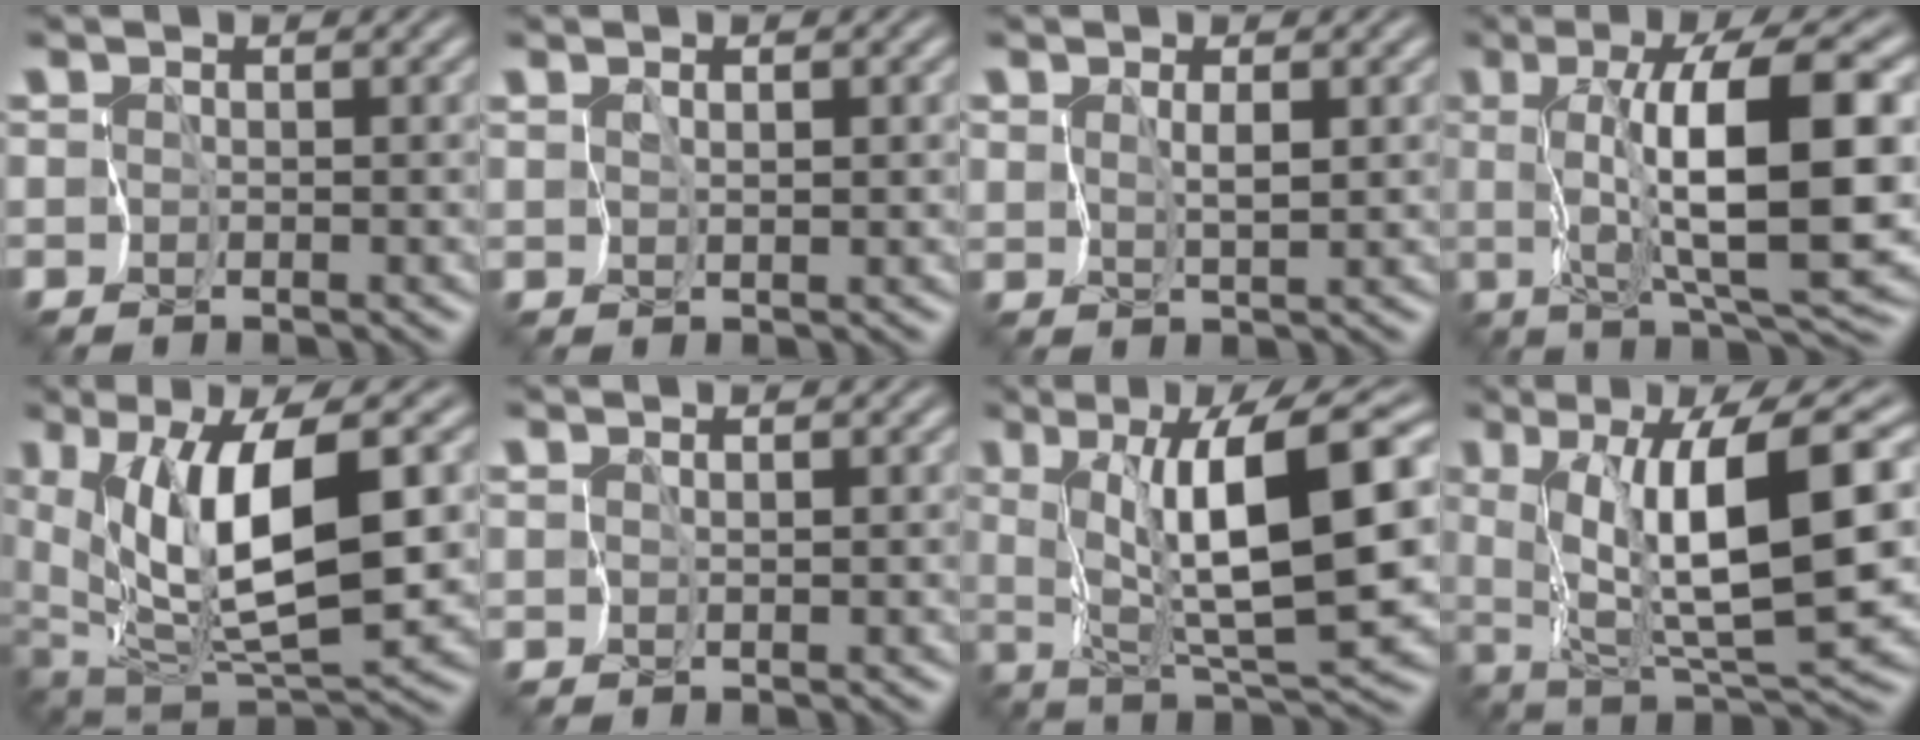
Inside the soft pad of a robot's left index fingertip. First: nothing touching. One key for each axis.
{"total": 1.0, "fx": 0.6, "fy": 0.2, "fz": 0.8, "tx": -0.012, "ty": 0.000, "tz": 0.018}
{"total": 1.8, "fx": 1.0, "fy": 0.4, "fz": 1.4, "tx": -0.029, "ty": -0.001, "tz": 0.027}
{"total": 11.8, "fx": 1.8, "fy": 2.4, "fz": 11.4, "tx": -0.163, "ty": 0.009, "tz": 0.035}
{"total": 10.3, "fx": 2.6, "fy": 3.5, "fz": 9.3, "tx": -0.160, "ty": -0.003, "tz": 0.051}
{"total": 0.6, "fx": 0.5, "fy": -0.1, "fz": 0.3, "tx": -0.005, "ty": 0.001, "tz": 0.014}
{"total": 11.6, "fx": 2.9, "fy": 2.4, "fz": 11.0, "tx": -0.167, "ty": 0.005, "tz": 0.059}
{"total": 11.2, "fx": 2.7, "fy": 2.2, "fz": 10.6, "tx": -0.168, "ty": -0.002, "tz": 0.058}